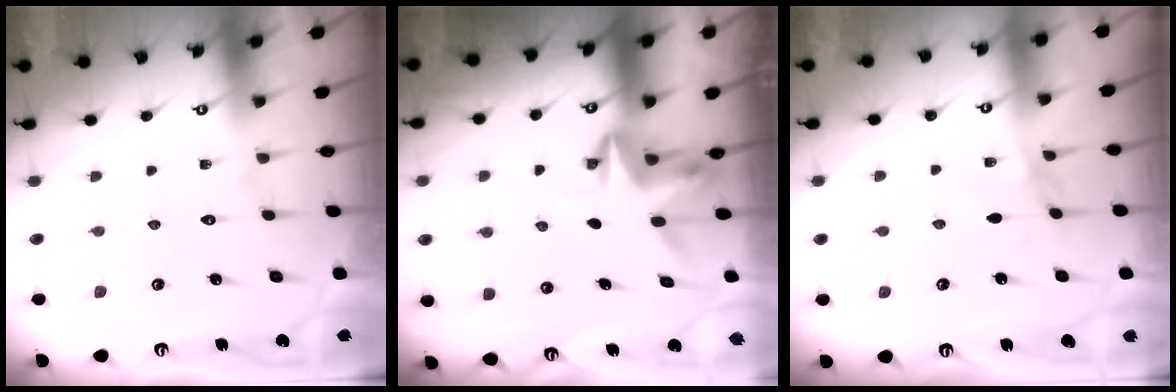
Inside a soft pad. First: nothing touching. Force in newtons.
{"total": 3.9, "press": 3.9, "slide": 0.3}
{"total": 2.1, "press": 2.1, "slide": 0.5}